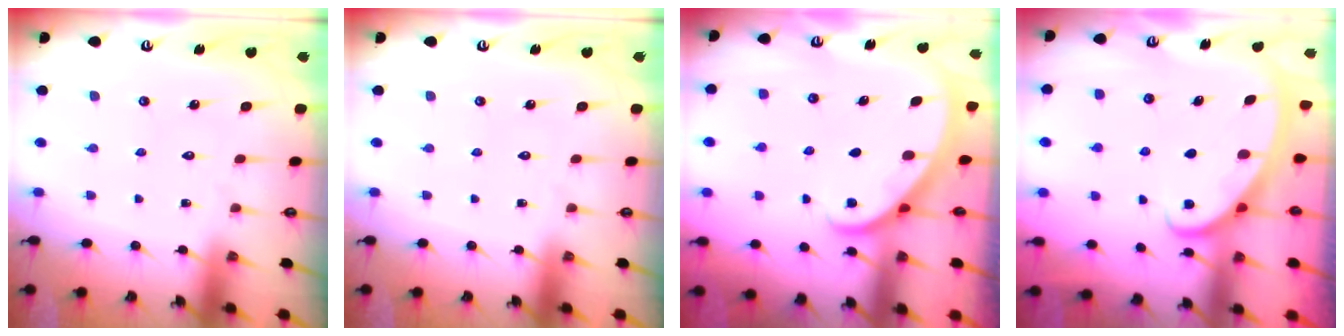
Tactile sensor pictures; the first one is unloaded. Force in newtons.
{"total": 0.0}
{"total": 2.3, "press": 2.3, "slide": 0.2}
{"total": 2.8, "press": 2.8, "slide": 0.4}